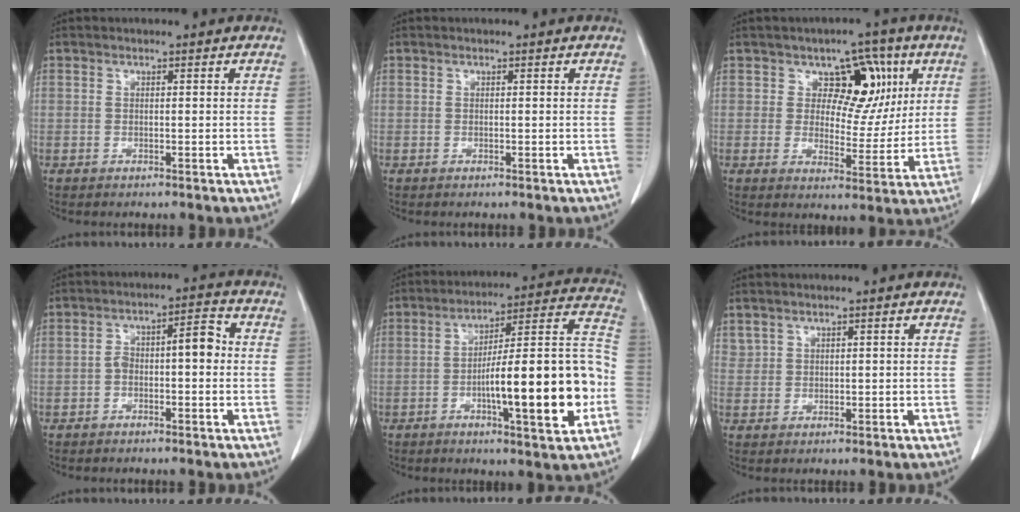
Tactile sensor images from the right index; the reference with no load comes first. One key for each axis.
{"total": 0.0}
{"total": 8.5, "fx": 3.5, "fy": 5.8, "fz": 5.2, "tx": -0.048, "ty": 0.012, "tz": 0.052}
{"total": 5.7, "fx": -0.4, "fy": 2.1, "fz": 5.3, "tx": -0.084, "ty": 0.036, "tz": -0.008}
{"total": 19.0, "fx": -4.7, "fy": 2.3, "fz": 18.2, "tx": -0.250, "ty": 0.023, "tz": -0.066}
{"total": 1.6, "fx": 1.3, "fy": 1.0, "fz": 0.3, "tx": 0.000, "ty": 0.005, "tz": 0.029}